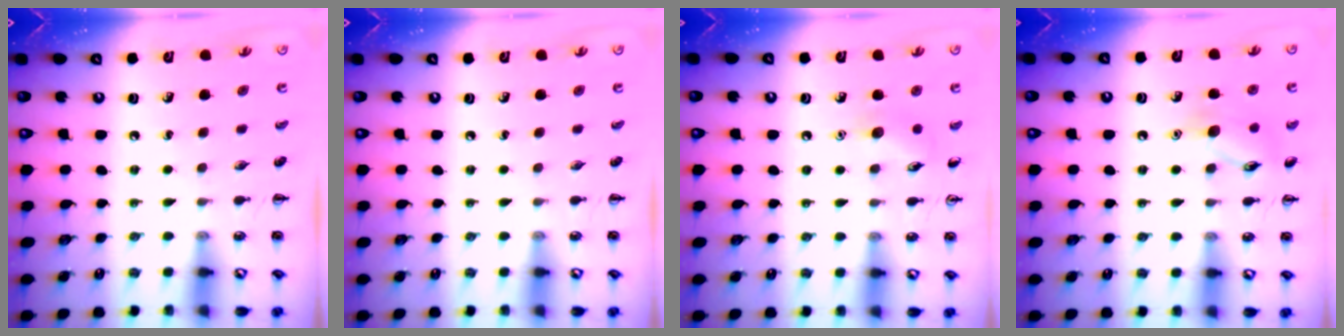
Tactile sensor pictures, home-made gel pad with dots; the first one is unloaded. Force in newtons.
{"total": 0.0}
{"total": 6.1, "press": 5.9, "slide": 1.4}
{"total": 9.7, "press": 9.7, "slide": 0.5}